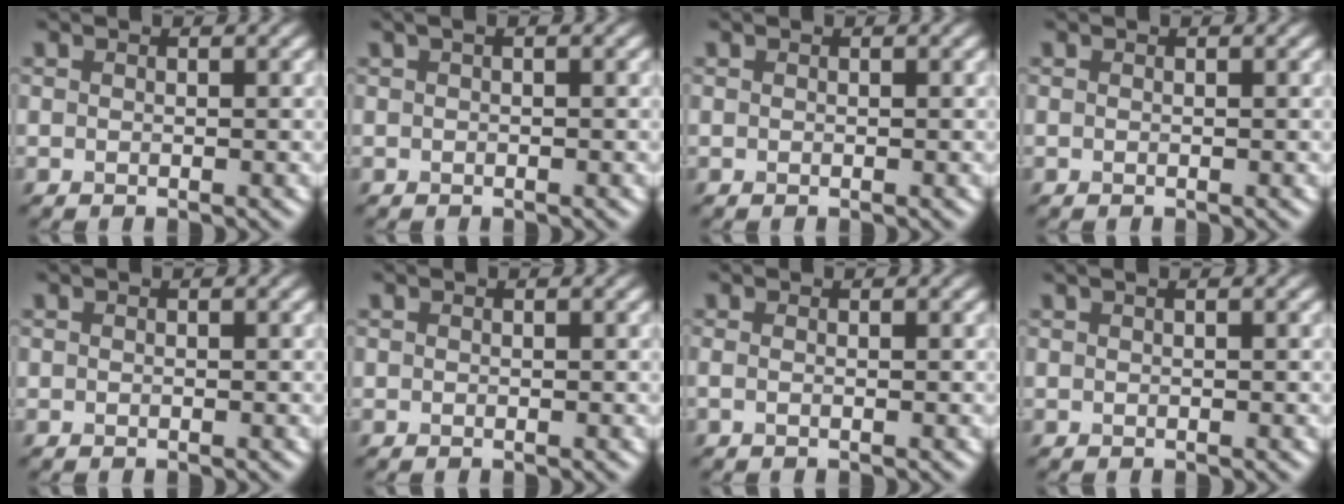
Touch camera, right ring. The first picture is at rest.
{"total": 1.0, "force": [0.4, 0.2, 0.9], "torque": [-0.021, 0.003, 0.003]}
{"total": 0.0}
{"total": 0.0}
{"total": 0.0}
{"total": 0.0}
{"total": 0.9, "force": [-0.1, 0.3, 0.8], "torque": [-0.014, -0.004, -0.007]}
{"total": 1.8, "force": [1.0, 0.8, 1.3], "torque": [-0.015, 0.000, 0.000]}